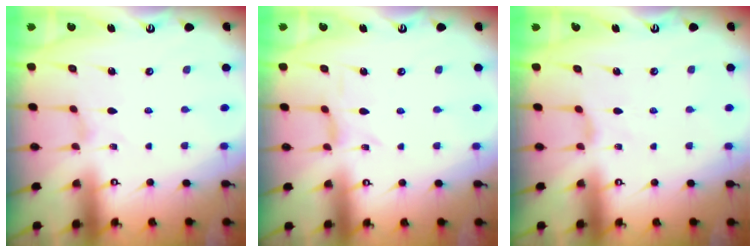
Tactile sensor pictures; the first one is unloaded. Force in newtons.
{"total": 0.0}
{"total": 2.7, "press": 2.6, "slide": 0.6}